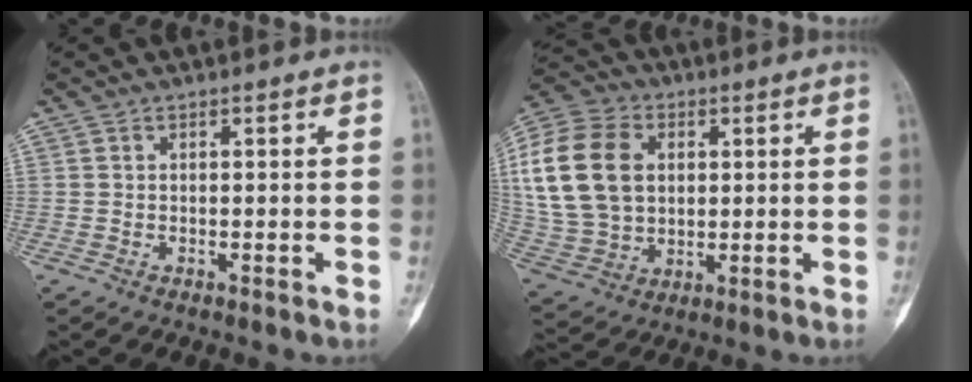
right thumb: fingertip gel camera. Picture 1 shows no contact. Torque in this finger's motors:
{"motor_torque": [-0.25, 1.09, 0.83, 0.25, 0.25]}